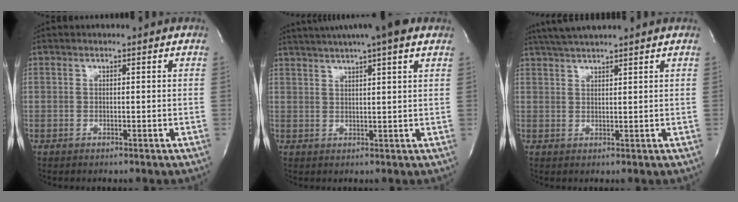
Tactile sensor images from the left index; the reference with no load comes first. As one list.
[{"total": 12.4, "force": [9.8, 0.5, 7.6], "torque": [-0.128, 0.032, 0.129]}, {"total": 5.5, "force": [4.9, -0.6, 2.4], "torque": [-0.046, 0.023, 0.089]}]